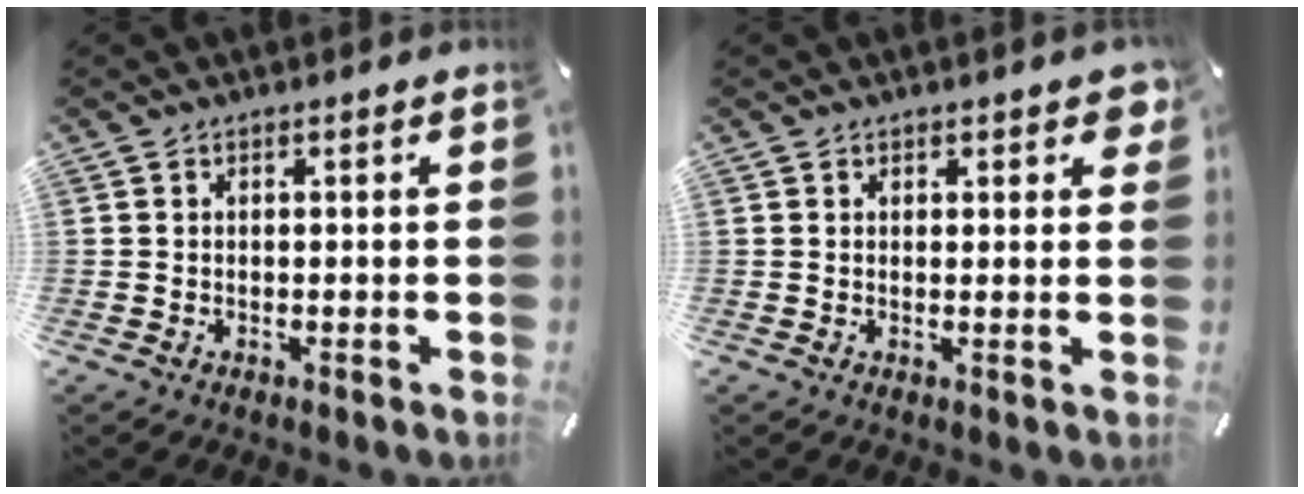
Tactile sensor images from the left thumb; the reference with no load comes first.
{"total": 2.0, "force": [1.3, 1.1, 1.0], "torque": [0.002, -0.004, 0.017]}